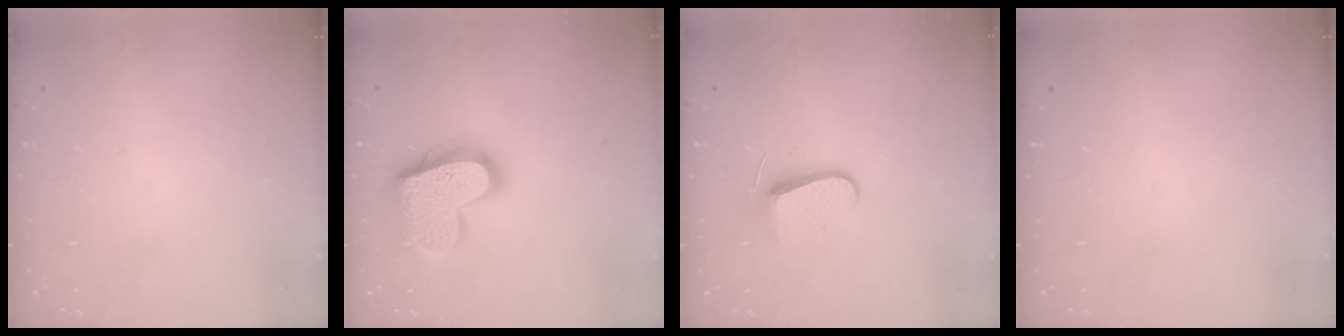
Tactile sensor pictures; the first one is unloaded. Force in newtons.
{"total": 20.1, "press": 20.0, "slide": 1.7}
{"total": 7.8, "press": 7.7, "slide": 0.4}
{"total": 0.0}